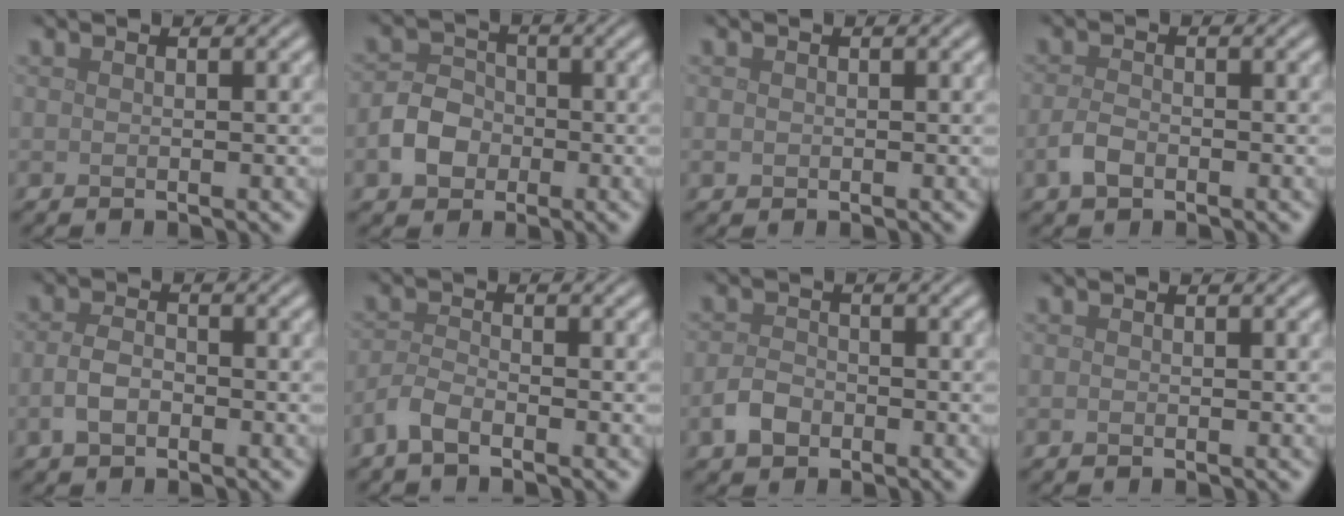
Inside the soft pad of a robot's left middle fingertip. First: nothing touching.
{"total": 3.6, "force": [-1.3, 2.8, 1.8], "torque": [-0.034, 0.003, -0.028]}
{"total": 0.5, "force": [0.0, 0.5, 0.1], "torque": [0.000, -0.004, -0.002]}
{"total": 1.8, "force": [-0.9, 1.0, 1.2], "torque": [-0.027, 0.001, -0.022]}
{"total": 2.3, "force": [-0.8, 1.5, 1.6], "torque": [-0.036, 0.001, -0.020]}
{"total": 2.2, "force": [-1.6, 0.7, 1.3], "torque": [-0.029, 0.002, -0.040]}
{"total": 2.3, "force": [-1.2, 1.6, 1.2], "torque": [-0.021, 0.003, -0.029]}
{"total": 0.0}